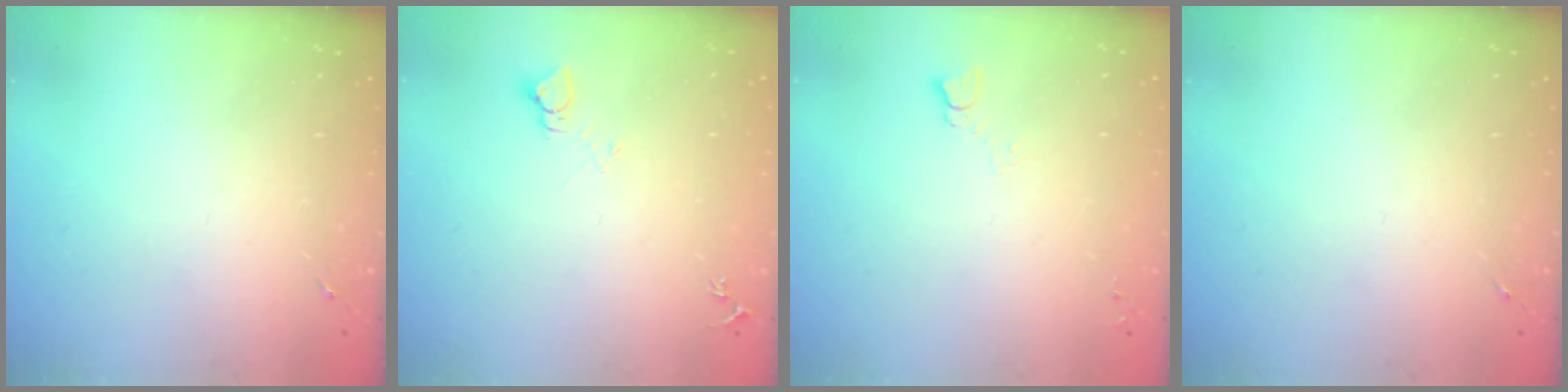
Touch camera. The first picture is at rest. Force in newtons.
{"total": 4.0, "press": 4.0, "slide": 0.4}
{"total": 3.8, "press": 3.8, "slide": 0.3}
{"total": 0.0}